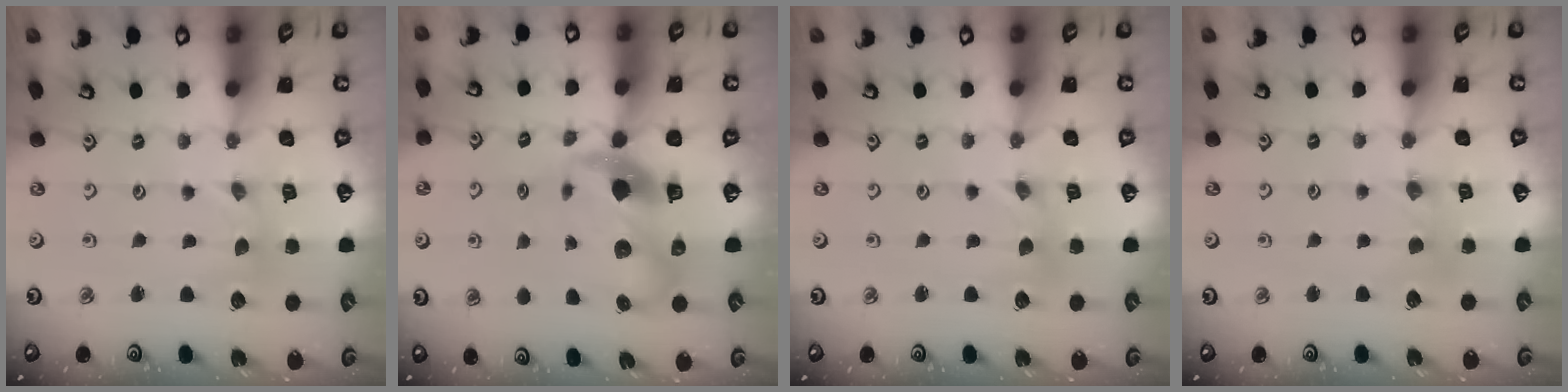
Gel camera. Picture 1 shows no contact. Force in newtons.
{"total": 10.1, "press": 9.9, "slide": 1.6}
{"total": 0.0}
{"total": 2.1, "press": 2.1, "slide": 0.3}